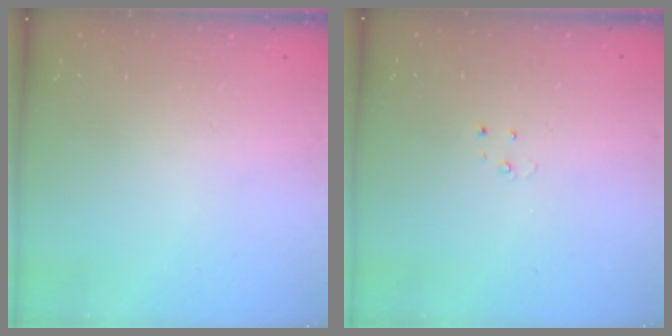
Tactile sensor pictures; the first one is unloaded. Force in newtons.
{"total": 2.3, "press": 2.3, "slide": 0.2}